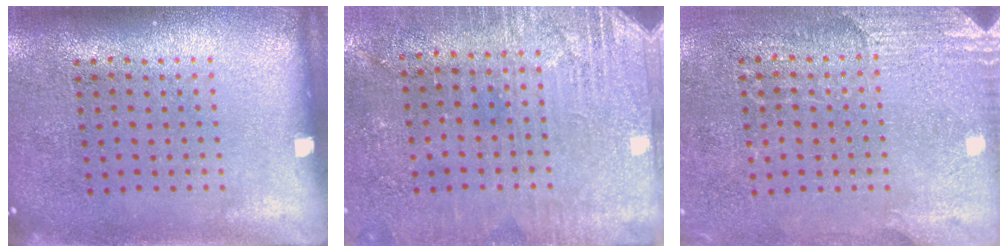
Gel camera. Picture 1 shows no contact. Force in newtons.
{"total": 2.9, "press": 2.8, "slide": 0.9}
{"total": 2.7, "press": 2.5, "slide": 0.9}